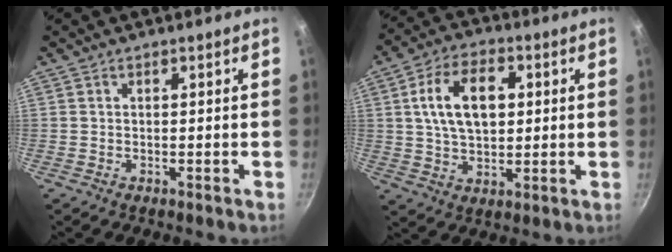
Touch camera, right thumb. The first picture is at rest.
{"total": 12.8, "force": [2.5, 7.9, 9.8], "torque": [-0.150, 0.008, 0.040]}